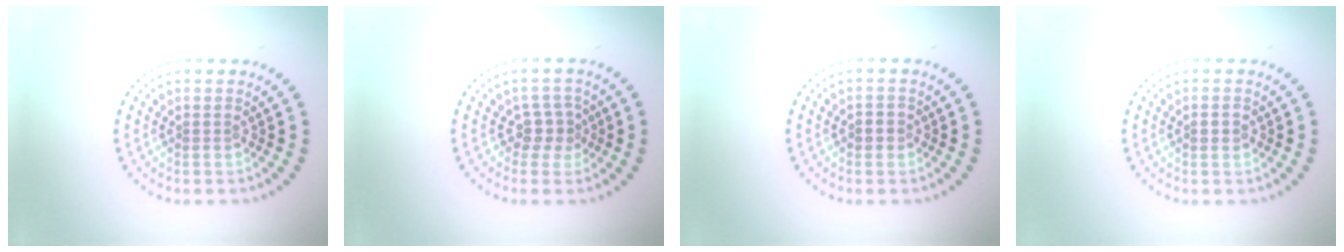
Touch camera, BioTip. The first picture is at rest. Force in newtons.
{"total": 2.0, "press": 1.5, "slide": 1.3}
{"total": 1.2, "press": 1.1, "slide": 0.4}
{"total": 0.9, "press": 0.9, "slide": 0.1}